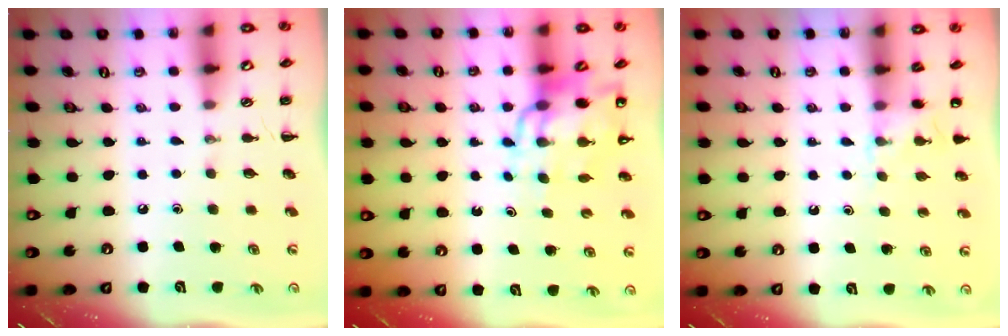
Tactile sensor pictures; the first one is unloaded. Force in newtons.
{"total": 12.4, "press": 11.8, "slide": 3.9}
{"total": 4.3, "press": 4.1, "slide": 1.4}